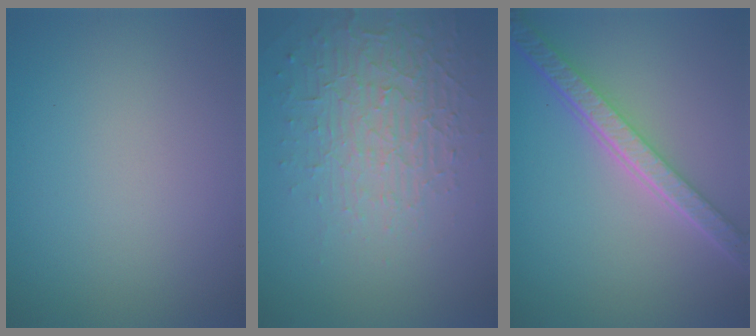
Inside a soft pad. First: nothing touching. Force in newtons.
{"total": 5.3, "press": 3.2, "slide": 4.3}
{"total": 5.6, "press": 4.2, "slide": 3.8}